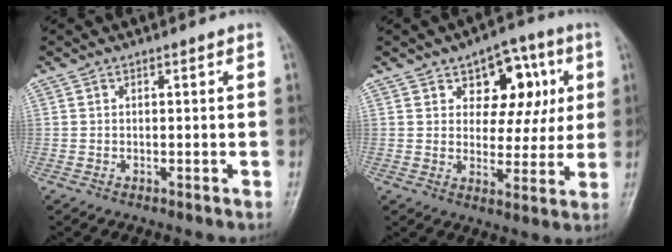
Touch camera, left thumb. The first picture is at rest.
{"total": 11.7, "force": [4.2, 7.6, 7.9], "torque": [-0.054, -0.007, 0.057]}